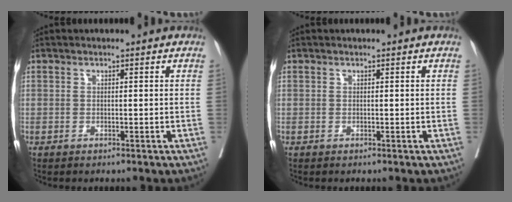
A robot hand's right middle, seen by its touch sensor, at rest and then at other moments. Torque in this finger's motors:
{"motor_torque": [0.01, 0.15, -0.01, 0.00]}